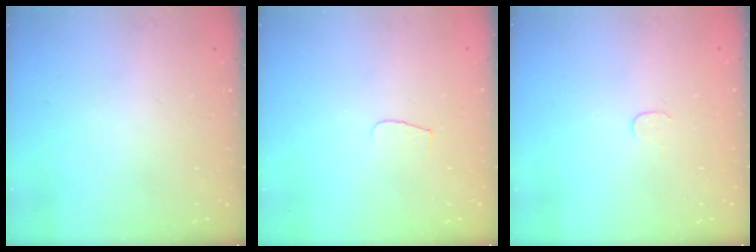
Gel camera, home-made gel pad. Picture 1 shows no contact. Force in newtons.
{"total": 4.3, "press": 4.2, "slide": 0.4}
{"total": 3.5, "press": 3.5, "slide": 0.3}